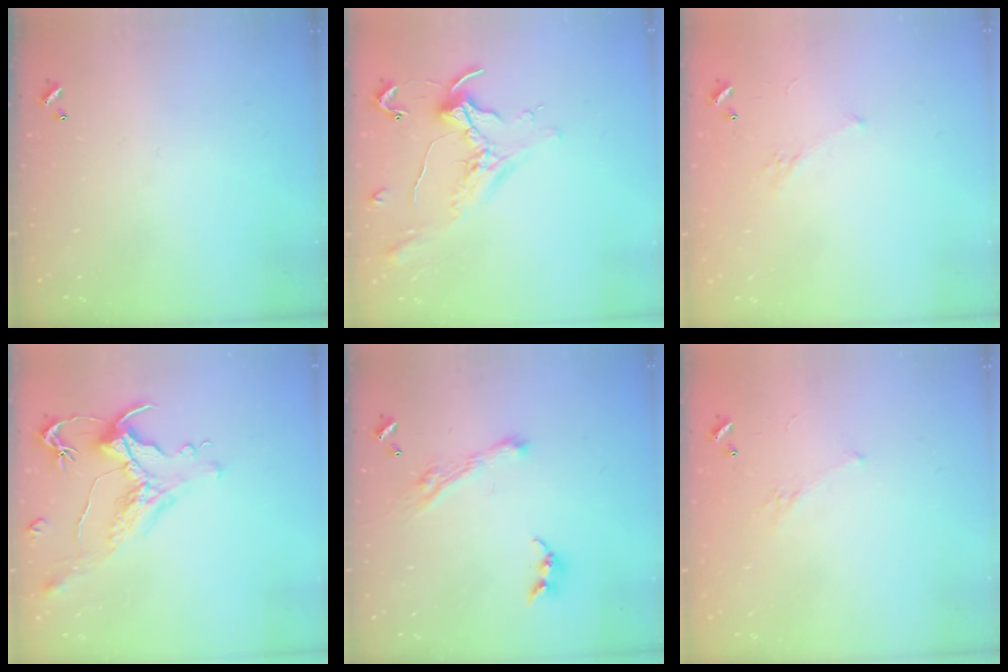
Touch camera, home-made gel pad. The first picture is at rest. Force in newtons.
{"total": 1.1, "press": 1.0, "slide": 0.4}
{"total": 2.8, "press": 2.6, "slide": 1.1}
{"total": 1.7, "press": 1.1, "slide": 1.3}
{"total": 5.0, "press": 5.0, "slide": 0.8}
{"total": 2.8, "press": 2.6, "slide": 1.1}